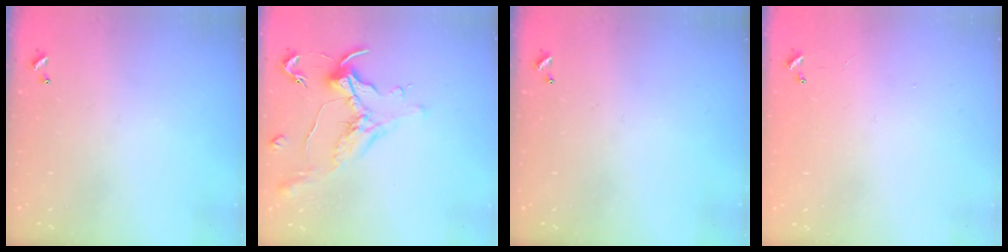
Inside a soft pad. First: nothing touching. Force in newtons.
{"total": 1.5, "press": 1.4, "slide": 0.6}
{"total": 0.0}
{"total": 11.8, "press": 11.8, "slide": 0.3}